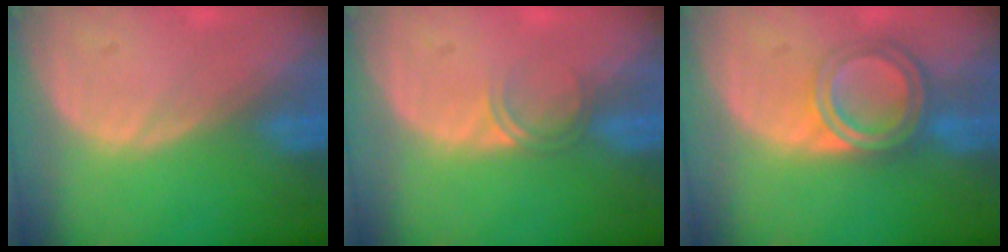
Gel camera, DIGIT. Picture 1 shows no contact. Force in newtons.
{"total": 1.8, "press": 1.5, "slide": 1.1}
{"total": 6.4, "press": 5.4, "slide": 3.4}